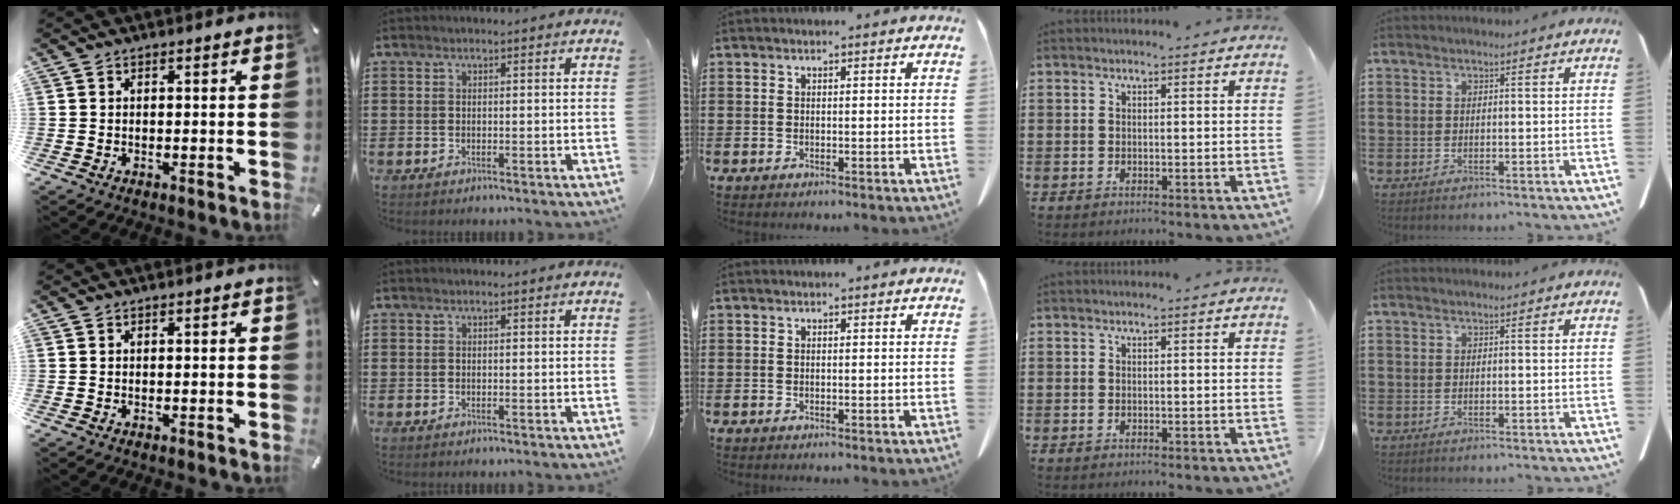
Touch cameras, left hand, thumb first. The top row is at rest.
{}